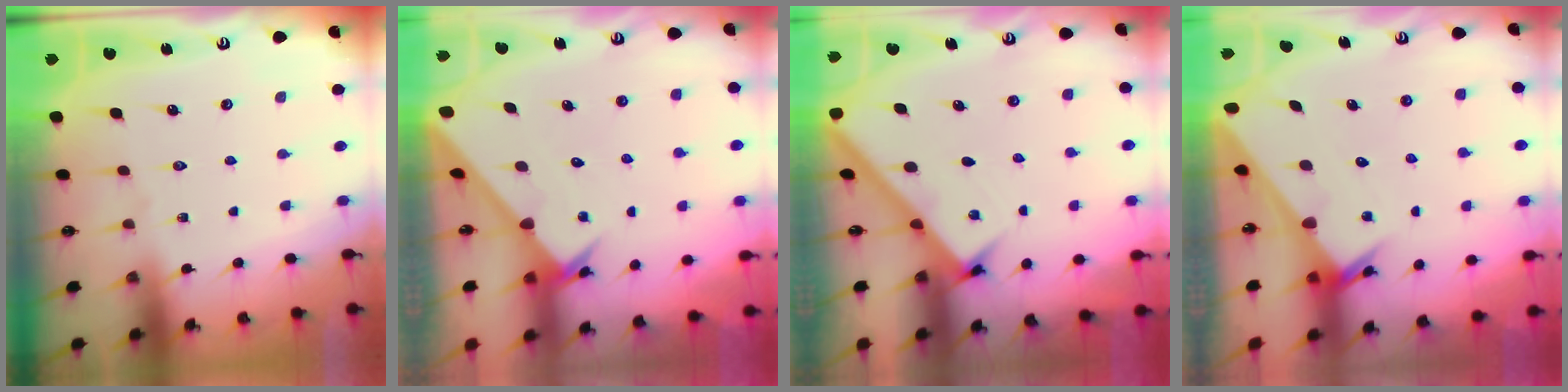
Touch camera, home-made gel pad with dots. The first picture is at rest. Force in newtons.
{"total": 2.9, "press": 2.9, "slide": 0.1}
{"total": 2.8, "press": 2.7, "slide": 0.4}
{"total": 2.1, "press": 2.1, "slide": 0.1}